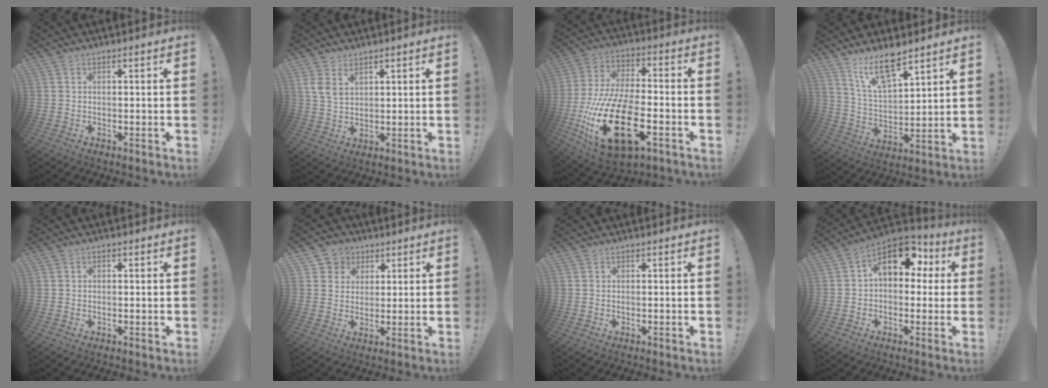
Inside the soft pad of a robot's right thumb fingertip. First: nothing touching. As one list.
[{"total": 5.6, "force": [3.5, 3.2, 3.0], "torque": [-0.045, -0.018, 0.064]}, {"total": 26.0, "force": [-8.6, 12.7, 21.0], "torque": [-0.411, 0.047, -0.134]}, {"total": 12.0, "force": [9.1, 3.8, 6.9], "torque": [-0.135, -0.051, 0.165]}, {"total": 0.6, "force": [-0.2, 0.4, 0.4], "torque": [-0.011, 0.003, -0.004]}, {"total": 6.2, "force": [2.1, 5.8, 0.8], "torque": [-0.014, -0.013, 0.043]}, {"total": 0.0}, {"total": 15.2, "force": [5.4, 9.7, 10.4], "torque": [-0.136, -0.013, 0.099]}]